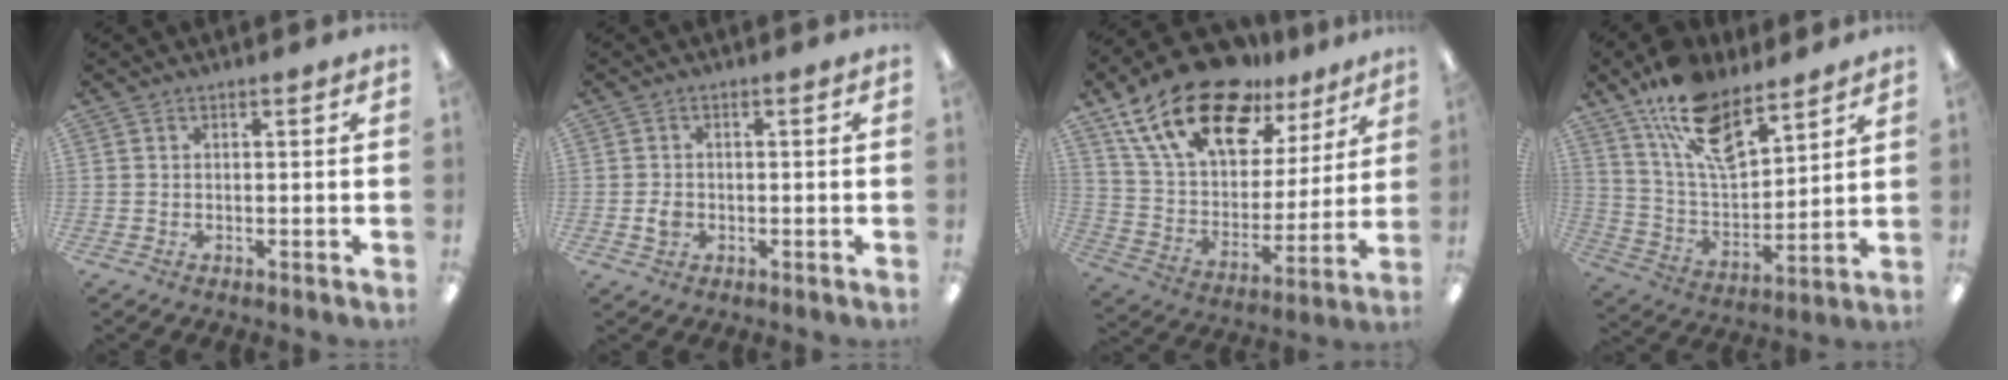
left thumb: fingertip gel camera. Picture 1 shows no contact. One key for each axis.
{"total": 2.5, "fx": -0.5, "fy": 2.0, "fz": 1.4, "tx": -0.016, "ty": 0.000, "tz": -0.012}
{"total": 22.0, "fx": 14.9, "fy": 10.7, "fz": 12.1, "tx": -0.221, "ty": -0.082, "tz": 0.269}
{"total": 17.0, "fx": 11.6, "fy": 7.8, "fz": 9.8, "tx": -0.185, "ty": -0.053, "tz": 0.211}